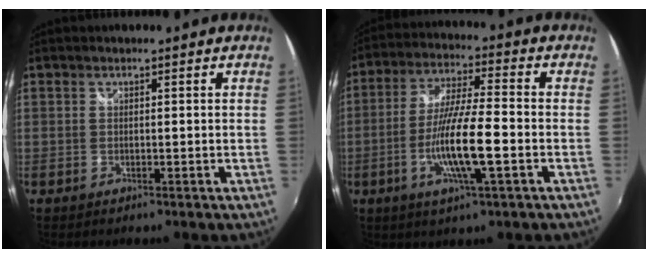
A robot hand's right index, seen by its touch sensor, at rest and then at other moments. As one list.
[{"total": 11.7, "force": [-3.7, 1.2, 11.1], "torque": [-0.217, -0.009, -0.068]}]